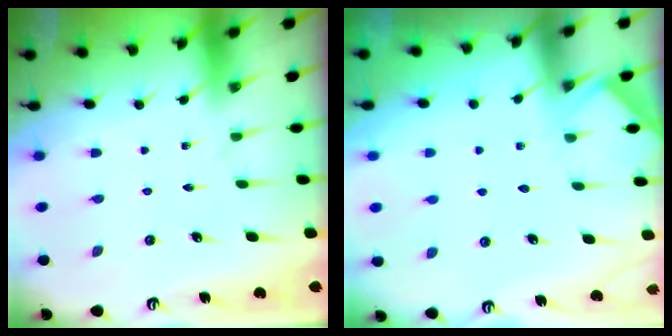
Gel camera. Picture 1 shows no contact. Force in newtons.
{"total": 3.5, "press": 3.4, "slide": 0.4}